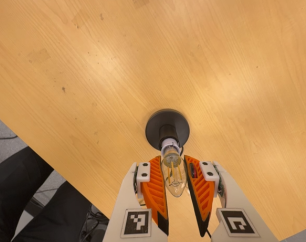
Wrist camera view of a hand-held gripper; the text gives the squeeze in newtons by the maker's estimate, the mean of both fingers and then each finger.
{"total": 13.0, "left": 13.6, "right": 12.4}